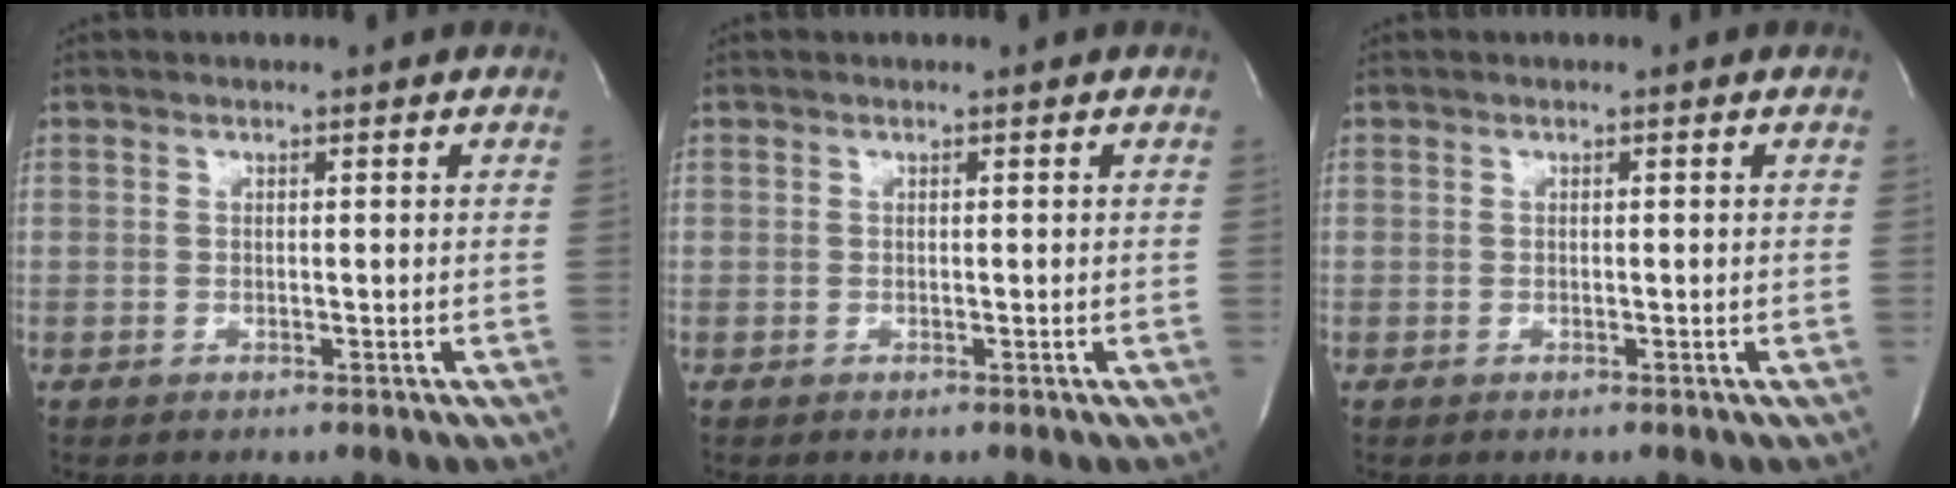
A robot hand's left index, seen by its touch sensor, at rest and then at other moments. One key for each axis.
{"total": 0.0}
{"total": 0.0}